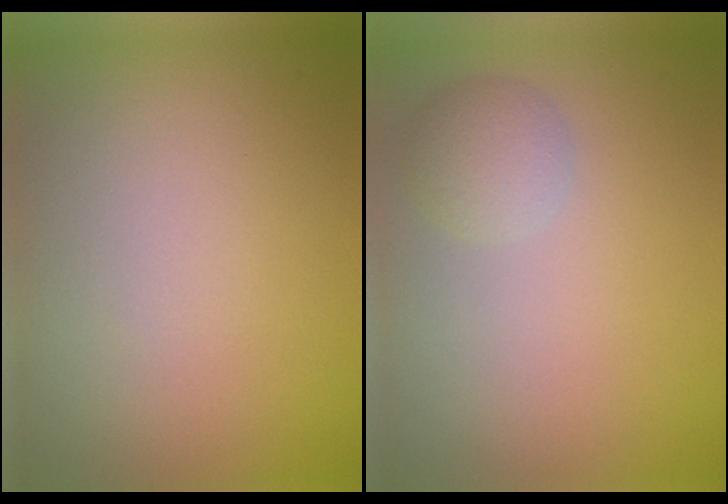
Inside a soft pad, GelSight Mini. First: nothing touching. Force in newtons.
{"total": 2.1, "press": 2.1, "slide": 0.0}